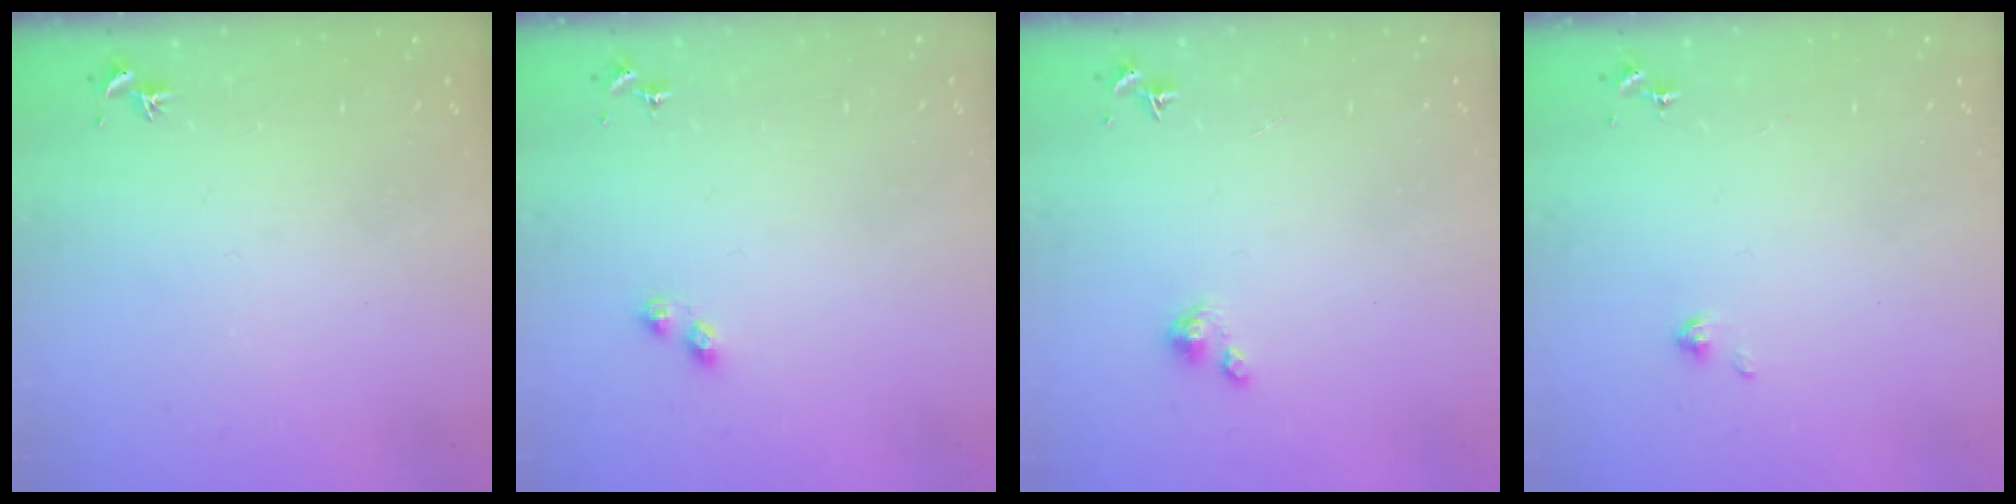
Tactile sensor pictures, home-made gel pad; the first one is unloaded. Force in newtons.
{"total": 3.7, "press": 3.7, "slide": 0.4}
{"total": 3.3, "press": 3.2, "slide": 0.3}
{"total": 3.5, "press": 3.5, "slide": 0.3}